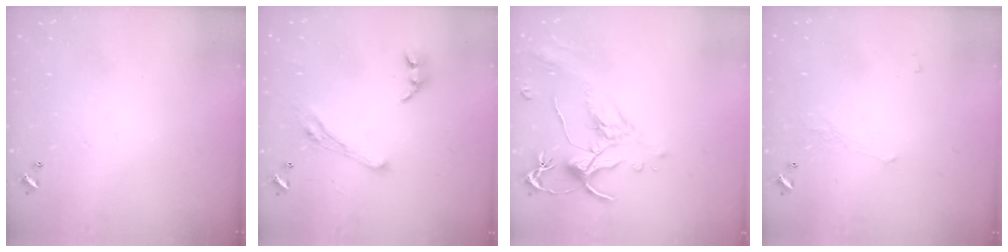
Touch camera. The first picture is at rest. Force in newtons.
{"total": 7.0, "press": 6.8, "slide": 1.3}
{"total": 1.5, "press": 1.0, "slide": 1.1}
{"total": 1.1, "press": 0.8, "slide": 0.7}